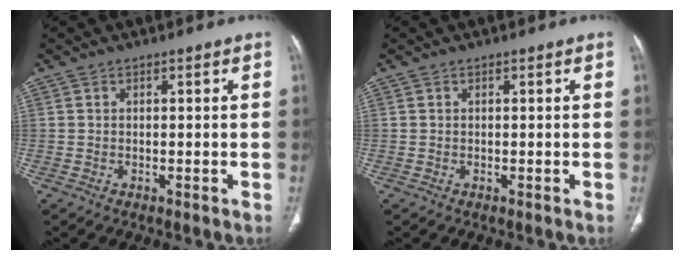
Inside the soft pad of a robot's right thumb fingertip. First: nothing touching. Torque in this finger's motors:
{"motor_torque": [0.00, 0.00, 0.07, 0.06, 0.01]}